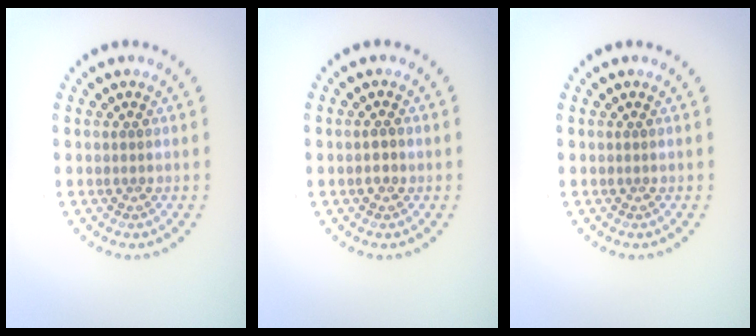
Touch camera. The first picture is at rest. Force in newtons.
{"total": 1.0, "press": 1.0, "slide": 0.1}
{"total": 0.0}